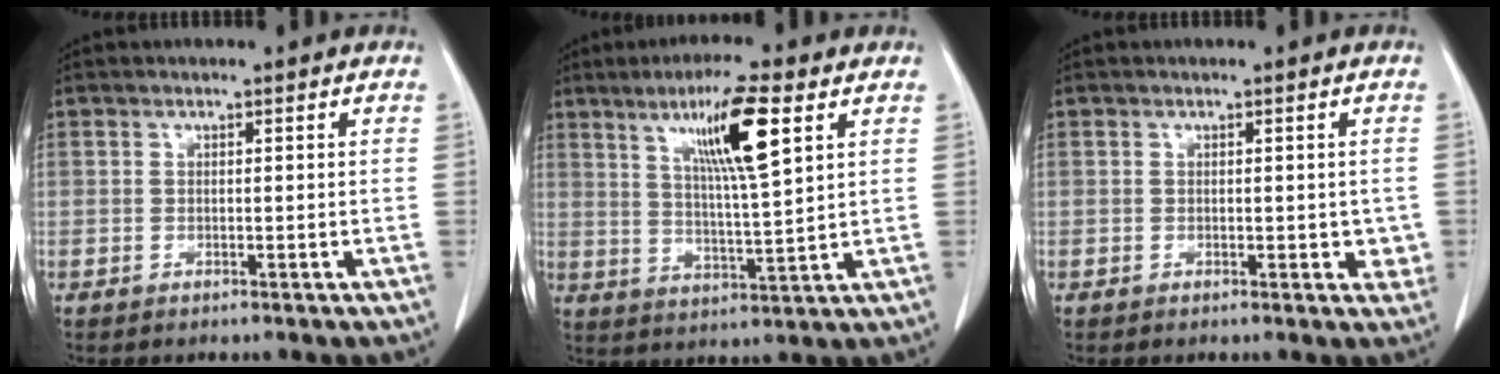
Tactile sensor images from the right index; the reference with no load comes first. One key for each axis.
{"total": 11.0, "fx": 5.0, "fy": 0.1, "fz": 9.7, "tx": -0.174, "ty": 0.001, "tz": 0.087}
{"total": 2.5, "fx": -0.3, "fy": 1.5, "fz": 1.9, "tx": -0.009, "ty": 0.002, "tz": -0.001}